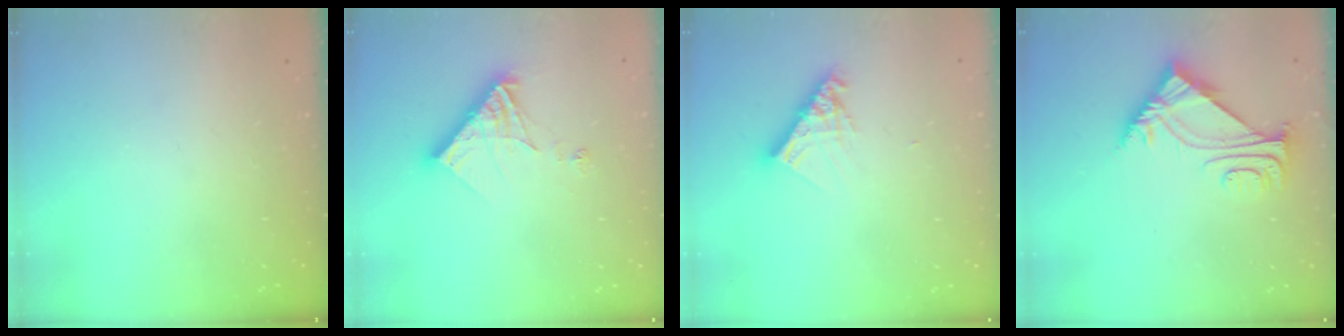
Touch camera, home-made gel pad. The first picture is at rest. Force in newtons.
{"total": 12.6, "press": 12.6, "slide": 1.4}
{"total": 10.2, "press": 10.2, "slide": 0.9}
{"total": 6.5, "press": 6.5, "slide": 0.2}